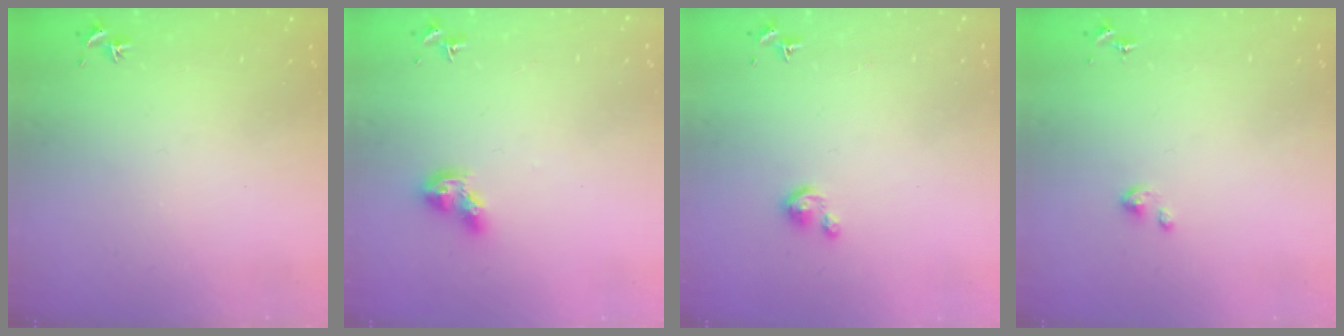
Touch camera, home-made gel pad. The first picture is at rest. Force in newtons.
{"total": 9.0, "press": 9.0, "slide": 0.8}
{"total": 2.8, "press": 2.8, "slide": 0.3}
{"total": 4.1, "press": 4.1, "slide": 0.2}